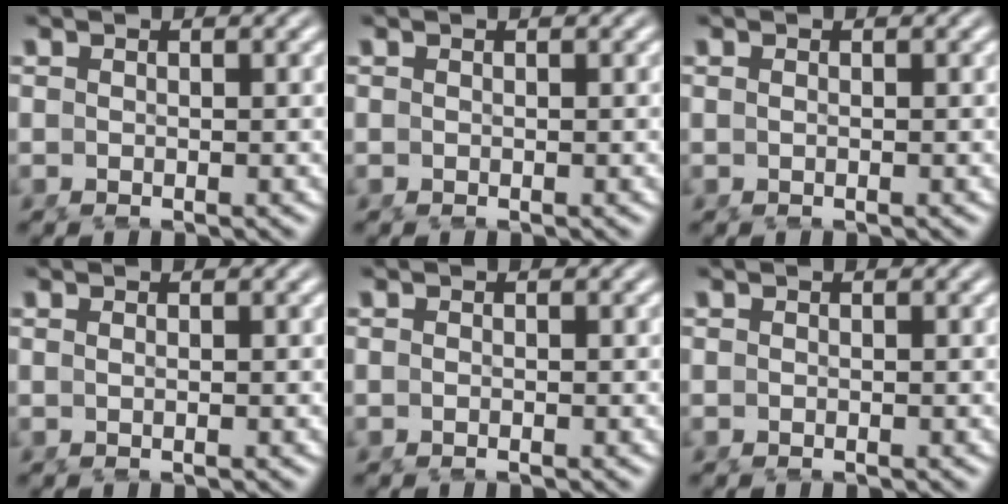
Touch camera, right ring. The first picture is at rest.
{"total": 0.0}
{"total": 0.7, "force": [-0.2, -0.6, 0.2], "torque": [-0.003, -0.005, 0.001]}
{"total": 1.0, "force": [-0.1, -0.9, 0.3], "torque": [-0.001, -0.007, 0.004]}
{"total": 0.5, "force": [-0.4, -0.1, 0.3], "torque": [-0.006, -0.001, -0.008]}
{"total": 0.0}